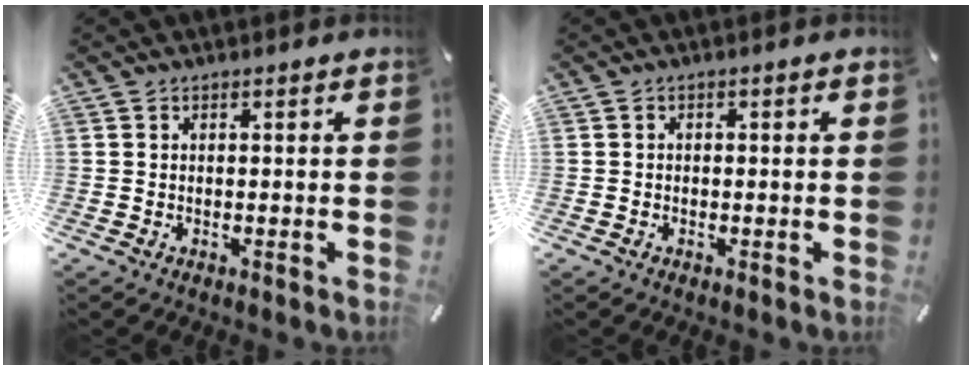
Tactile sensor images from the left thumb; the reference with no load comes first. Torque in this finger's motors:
{"motor_torque": [0.06, -0.15, 0.06, 0.11, -0.01]}